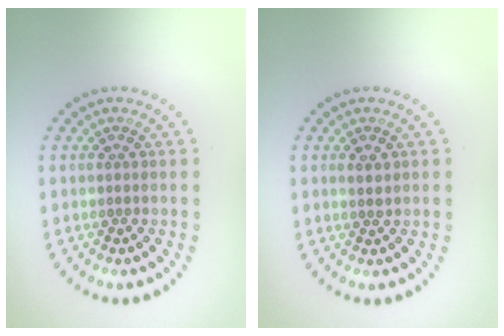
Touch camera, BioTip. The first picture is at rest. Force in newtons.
{"total": 1.2, "press": 1.0, "slide": 0.6}